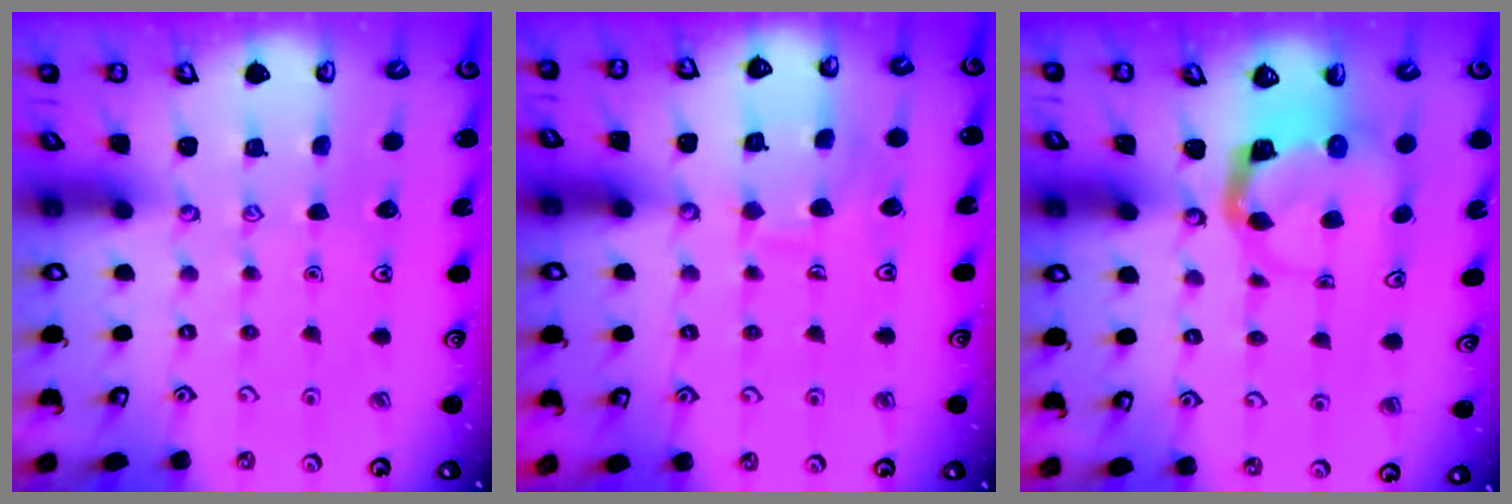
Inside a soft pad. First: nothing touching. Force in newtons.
{"total": 7.5, "press": 7.4, "slide": 0.7}
{"total": 3.6, "press": 3.6, "slide": 0.7}